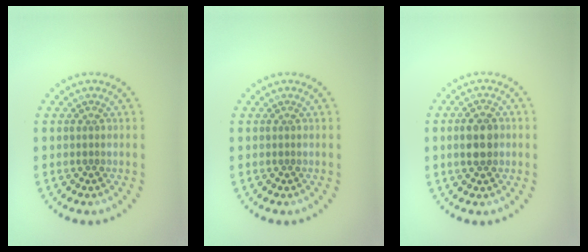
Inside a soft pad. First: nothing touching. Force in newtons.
{"total": 0.0}
{"total": 3.2, "press": 3.2, "slide": 0.0}